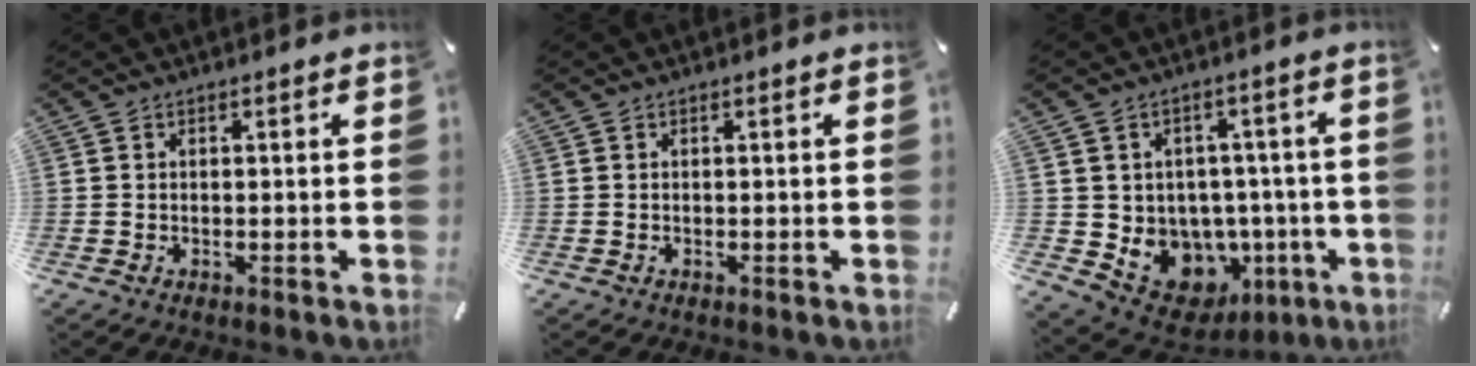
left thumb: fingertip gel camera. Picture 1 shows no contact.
{"total": 0.0}
{"total": 9.6, "force": [-2.4, 8.8, 3.1], "torque": [-0.034, -0.004, -0.021]}